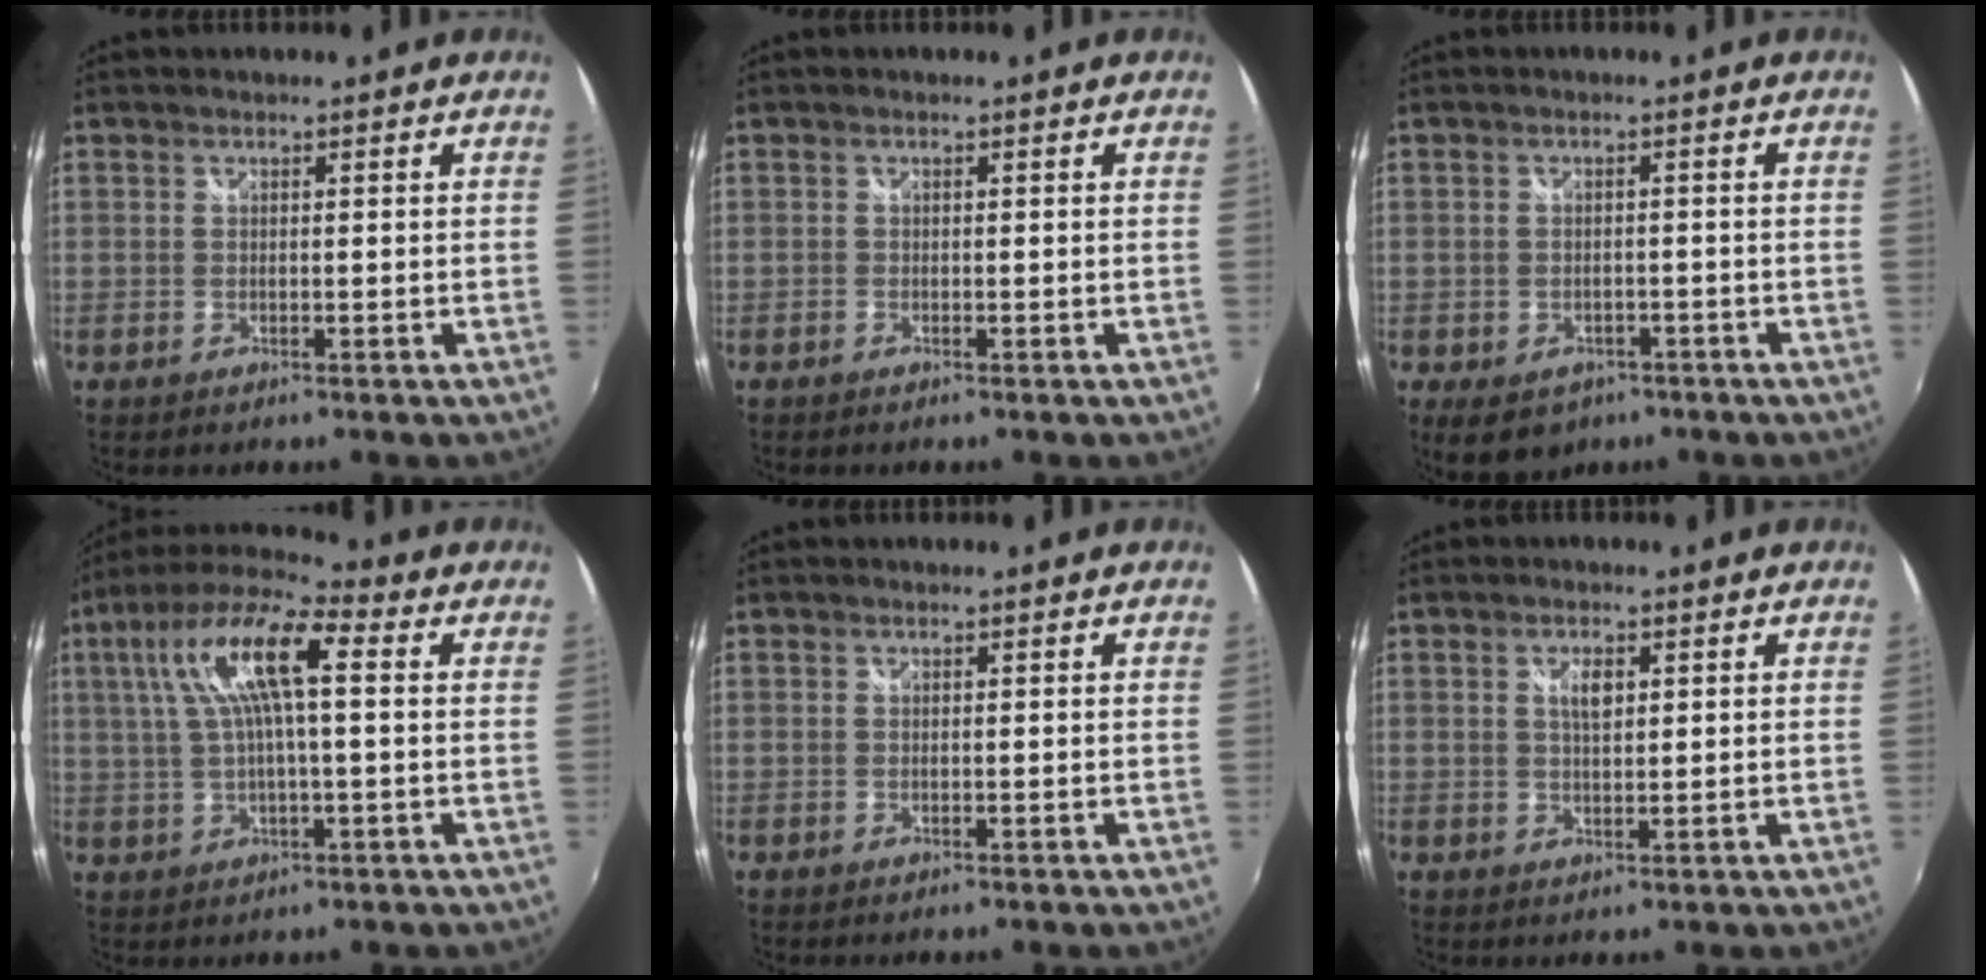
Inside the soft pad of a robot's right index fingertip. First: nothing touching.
{"total": 0.0}
{"total": 7.8, "force": [-4.5, 5.2, 3.6], "torque": [-0.076, -0.016, -0.054]}
{"total": 13.6, "force": [3.4, 3.5, 12.7], "torque": [-0.240, 0.028, 0.055]}
{"total": 0.0}
{"total": 2.8, "force": [1.0, 1.1, 2.3], "torque": [-0.040, 0.003, 0.017]}